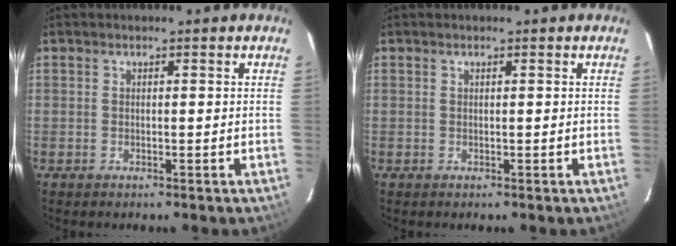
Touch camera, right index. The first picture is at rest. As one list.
[{"total": 0.0}]